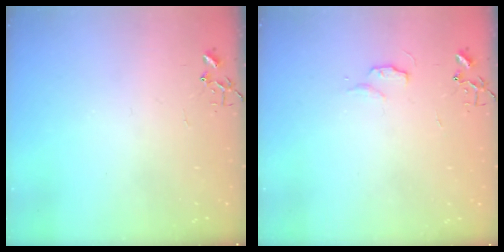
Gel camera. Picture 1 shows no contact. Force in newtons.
{"total": 4.9, "press": 4.9, "slide": 0.6}